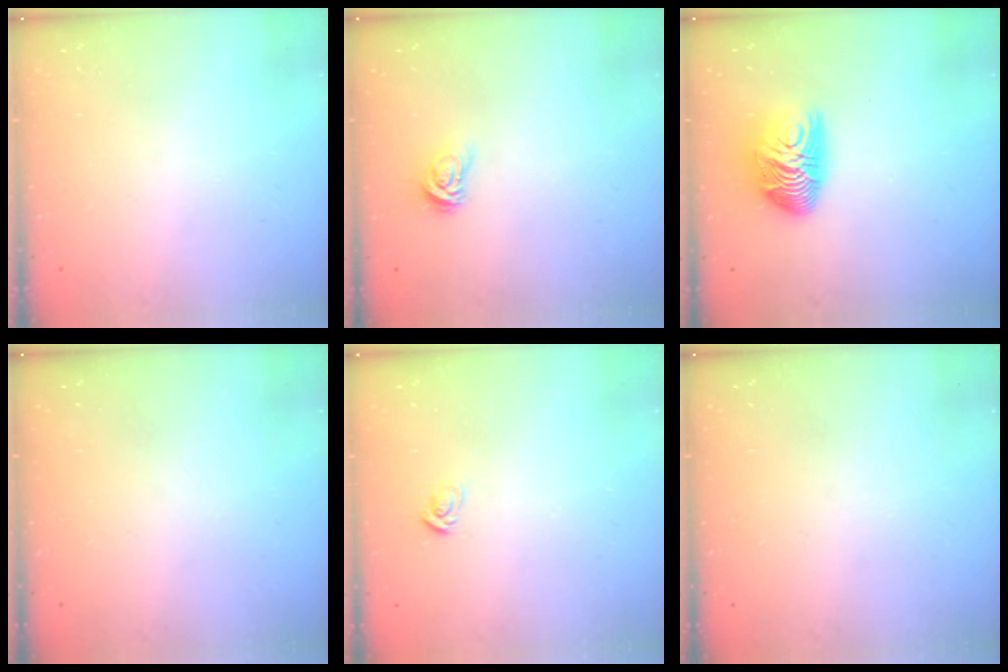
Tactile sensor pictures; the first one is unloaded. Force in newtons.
{"total": 3.8, "press": 3.8, "slide": 0.2}
{"total": 11.8, "press": 11.8, "slide": 0.3}
{"total": 0.0}
{"total": 2.6, "press": 2.6, "slide": 0.2}
{"total": 0.0}